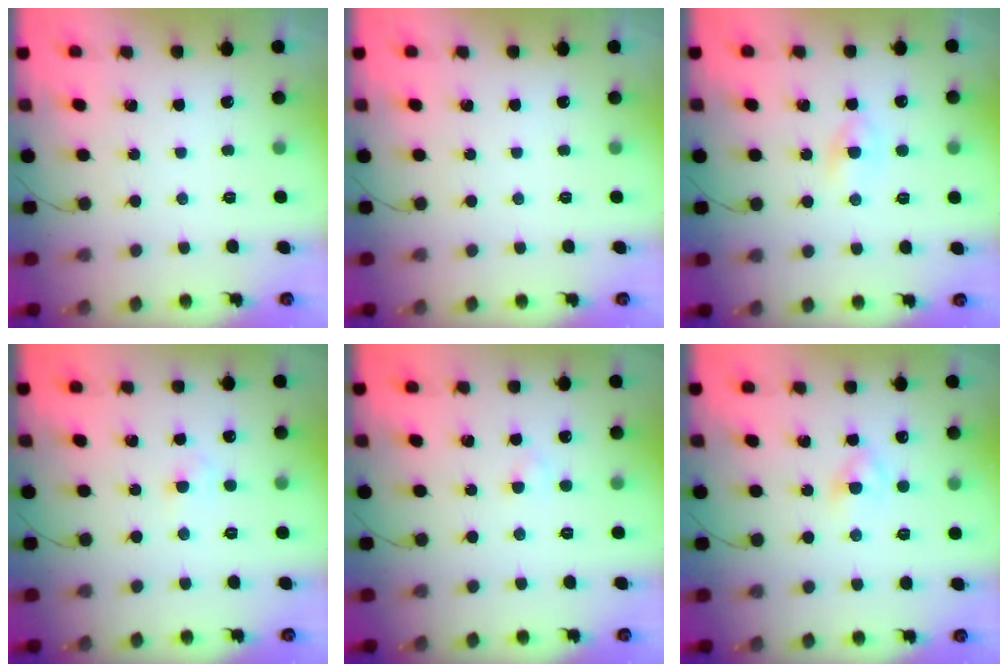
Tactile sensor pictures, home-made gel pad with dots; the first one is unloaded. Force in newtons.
{"total": 0.0}
{"total": 2.1, "press": 2.0, "slide": 0.7}
{"total": 2.4, "press": 2.3, "slide": 0.9}
{"total": 1.9, "press": 1.7, "slide": 0.9}
{"total": 2.6, "press": 2.4, "slide": 1.1}